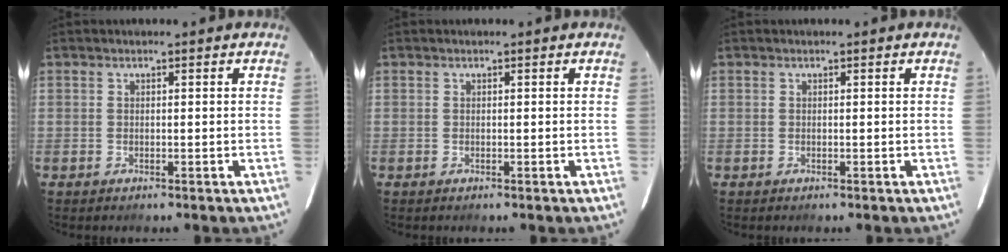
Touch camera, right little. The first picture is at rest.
{"total": 0.0}
{"total": 0.0}